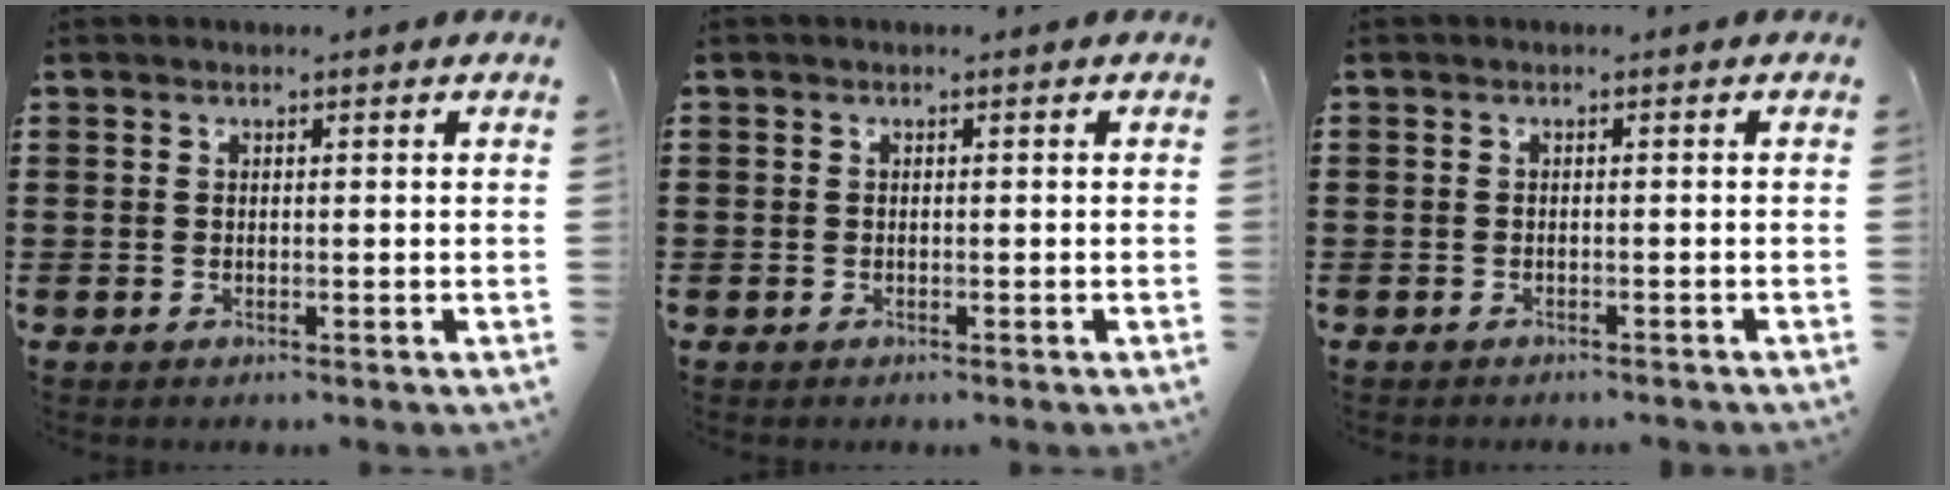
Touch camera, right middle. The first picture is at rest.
{"total": 0.7, "force": [-0.3, 0.6, 0.1], "torque": [-0.003, 0.002, -0.006]}
{"total": 0.8, "force": [-0.8, 0.2, -0.1], "torque": [0.000, 0.001, -0.018]}